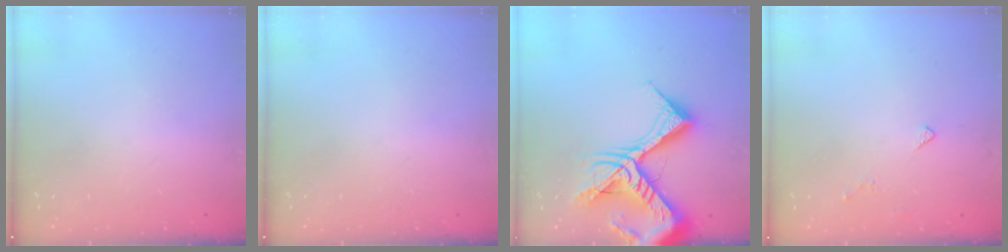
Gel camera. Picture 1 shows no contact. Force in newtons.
{"total": 0.0}
{"total": 20.7, "press": 20.5, "slide": 2.4}
{"total": 3.4, "press": 3.4, "slide": 0.6}